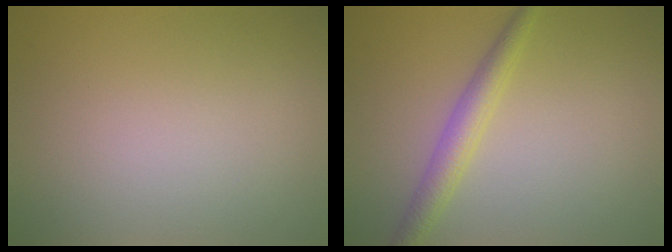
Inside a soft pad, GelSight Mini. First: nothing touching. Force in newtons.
{"total": 2.7, "press": 2.7, "slide": 0.2}